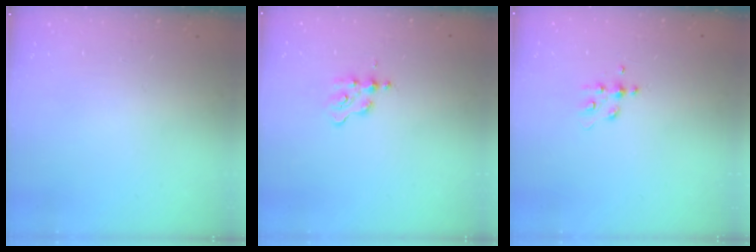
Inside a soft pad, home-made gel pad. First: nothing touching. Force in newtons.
{"total": 1.9, "press": 1.9, "slide": 0.2}
{"total": 4.5, "press": 4.5, "slide": 0.5}